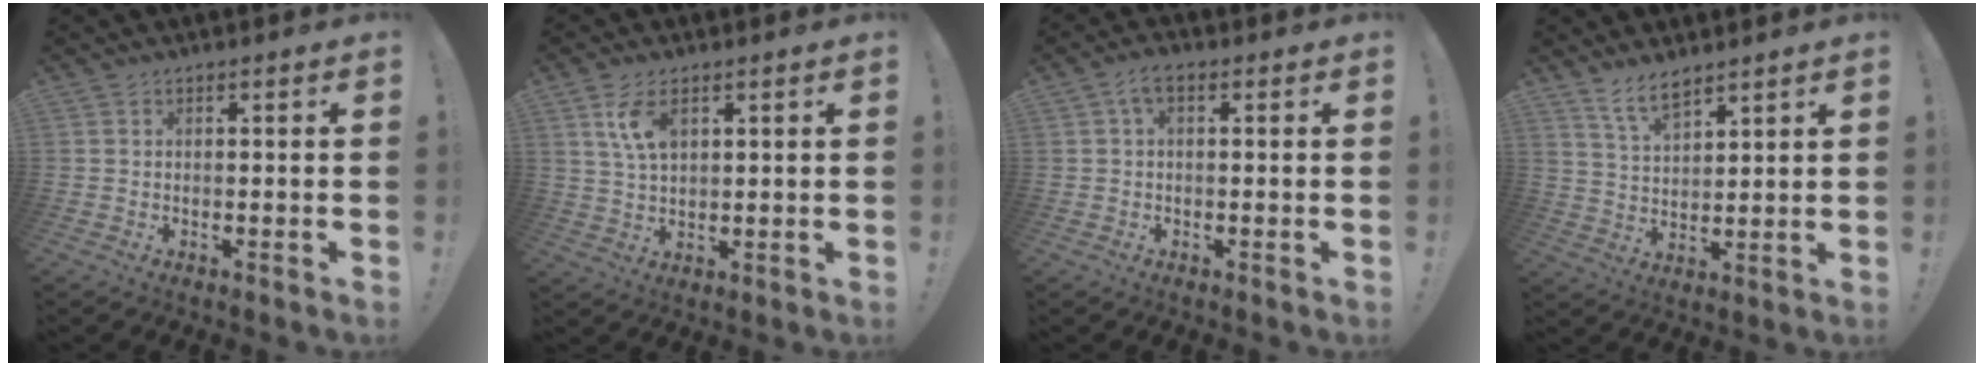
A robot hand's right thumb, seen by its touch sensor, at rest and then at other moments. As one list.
[{"total": 7.8, "force": [3.3, 4.0, 5.7], "torque": [-0.098, -0.008, 0.061]}, {"total": 3.4, "force": [0.7, 1.6, 2.9], "torque": [-0.055, 0.007, 0.012]}, {"total": 7.7, "force": [6.3, 2.5, 3.6], "torque": [-0.071, -0.033, 0.117]}]